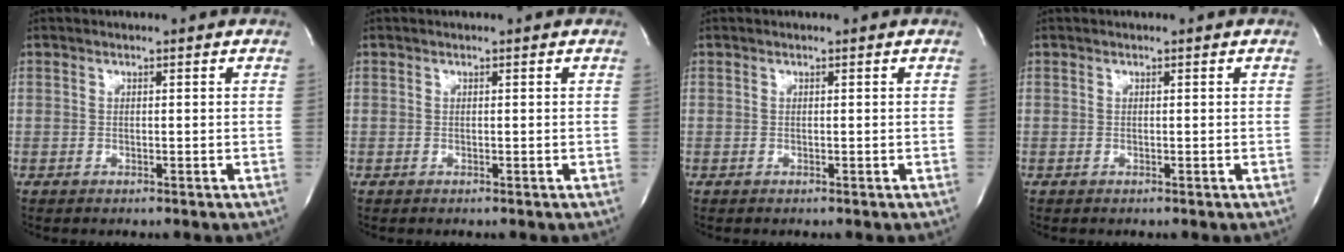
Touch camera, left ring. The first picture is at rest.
{"total": 0.0}
{"total": 0.0}
{"total": 0.0}